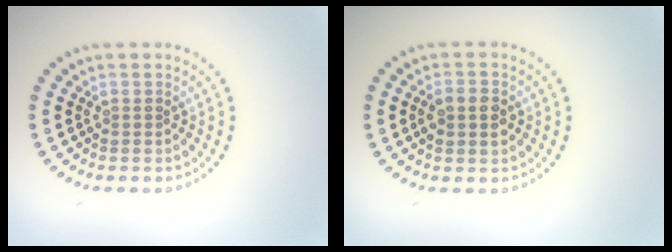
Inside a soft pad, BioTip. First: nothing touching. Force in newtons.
{"total": 2.3, "press": 2.3, "slide": 0.0}